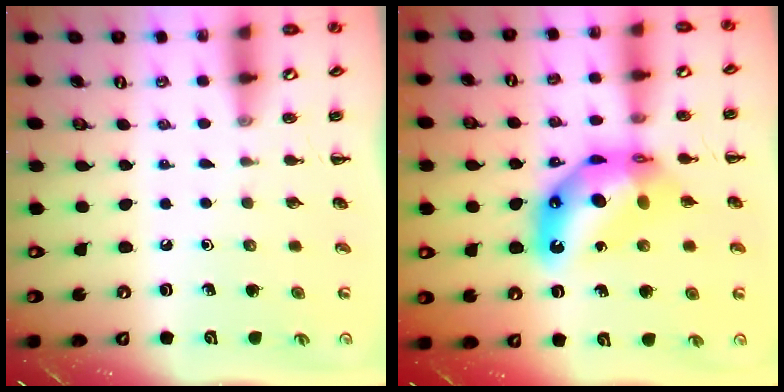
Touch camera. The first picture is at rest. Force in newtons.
{"total": 13.5, "press": 12.9, "slide": 4.2}